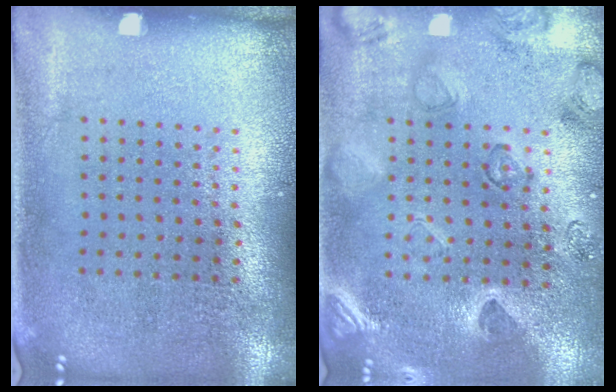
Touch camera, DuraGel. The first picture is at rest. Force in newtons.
{"total": 2.3, "press": 2.0, "slide": 1.1}